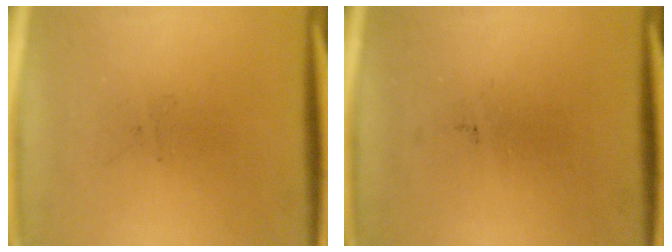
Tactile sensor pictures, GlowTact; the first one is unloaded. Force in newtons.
{"total": 0.0}